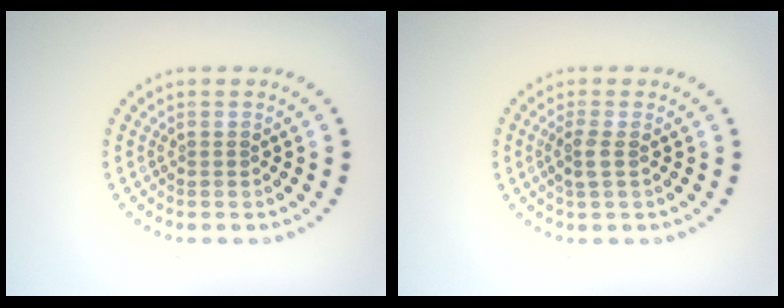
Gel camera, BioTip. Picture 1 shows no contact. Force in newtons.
{"total": 1.6, "press": 1.4, "slide": 0.7}